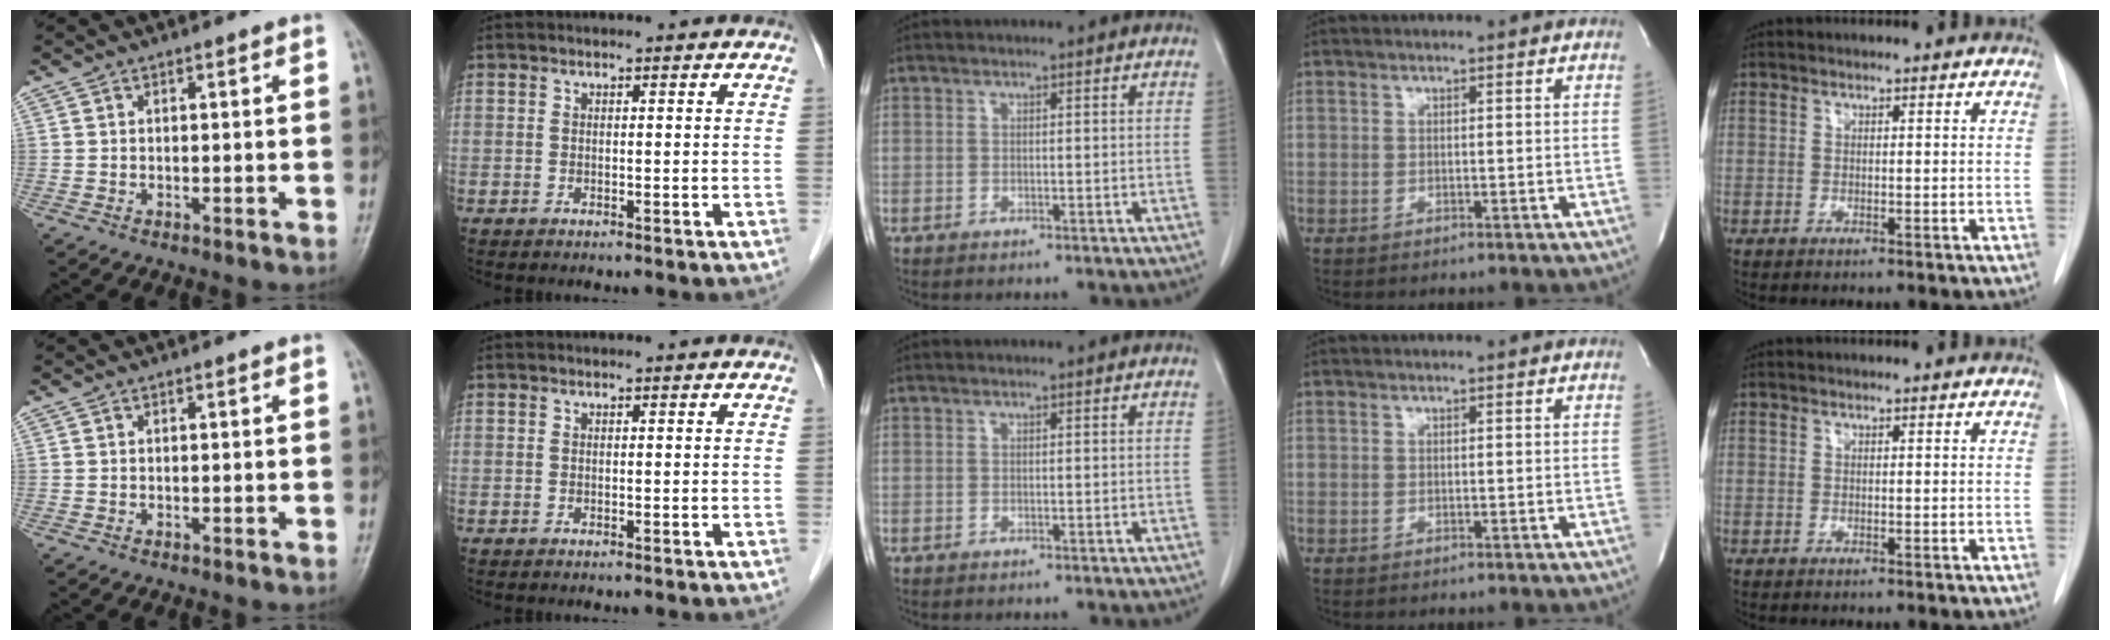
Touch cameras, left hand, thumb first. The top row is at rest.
{}